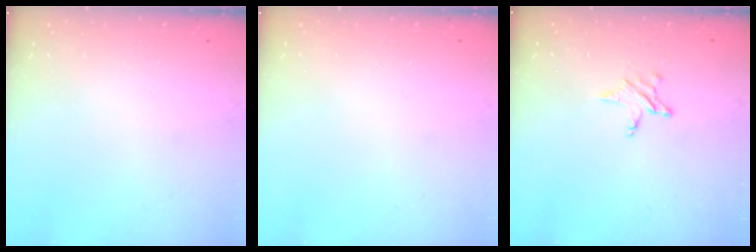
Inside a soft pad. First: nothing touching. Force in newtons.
{"total": 0.0}
{"total": 2.9, "press": 2.9, "slide": 0.3}